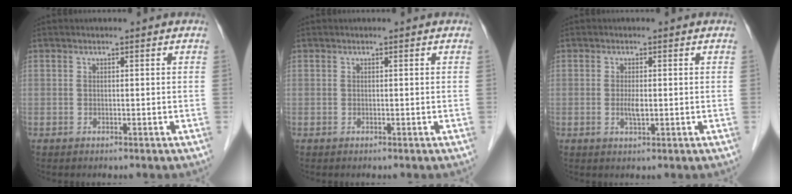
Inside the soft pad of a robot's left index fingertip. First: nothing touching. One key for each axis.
{"total": 0.0}
{"total": 1.7, "fx": -0.2, "fy": 0.5, "fz": 1.6, "tx": -0.035, "ty": -0.001, "tz": -0.004}